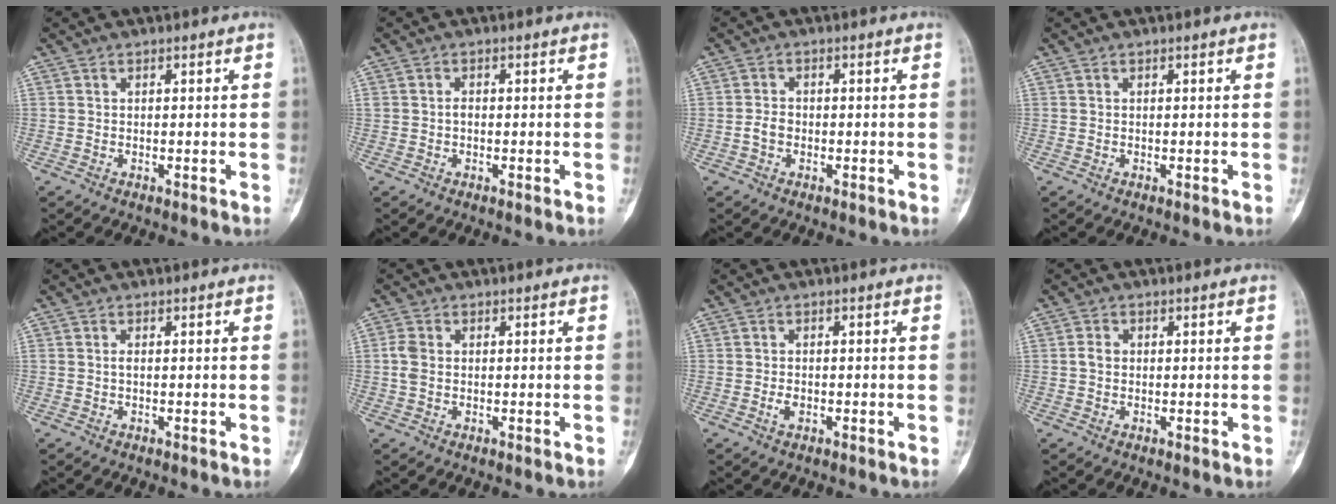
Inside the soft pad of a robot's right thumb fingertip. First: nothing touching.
{"total": 1.1, "force": [-0.2, 0.7, 0.7], "torque": [-0.010, 0.003, -0.005]}
{"total": 2.4, "force": [-0.7, 1.8, 1.4], "torque": [-0.023, 0.009, -0.016]}
{"total": 0.0}
{"total": 0.6, "force": [-0.1, 0.2, 0.5], "torque": [-0.012, 0.000, -0.003]}
{"total": 2.7, "force": [0.0, 1.9, 1.9], "torque": [-0.050, 0.004, -0.004]}
{"total": 1.7, "force": [-0.7, 1.0, 1.2], "torque": [-0.023, 0.004, -0.014]}
{"total": 1.7, "force": [-0.1, 1.4, 1.0], "torque": [-0.018, 0.005, -0.003]}